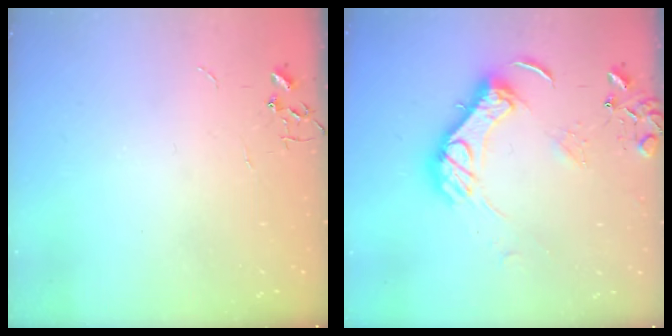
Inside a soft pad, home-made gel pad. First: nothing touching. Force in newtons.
{"total": 14.6, "press": 14.6, "slide": 1.1}